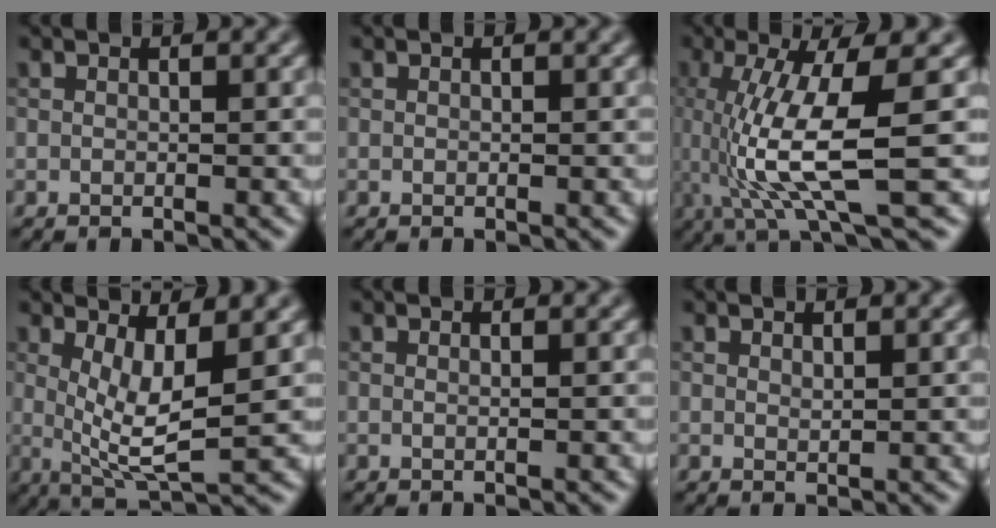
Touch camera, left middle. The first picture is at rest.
{"total": 0.0}
{"total": 8.7, "force": [-0.7, 1.9, 8.4], "torque": [-0.155, -0.010, -0.006]}
{"total": 5.8, "force": [1.0, 1.6, 5.5], "torque": [-0.100, -0.013, 0.023]}
{"total": 0.5, "force": [0.1, 0.3, 0.4], "torque": [-0.003, -0.001, -0.004]}
{"total": 0.6, "force": [0.5, 0.1, 0.3], "torque": [-0.007, -0.002, 0.010]}